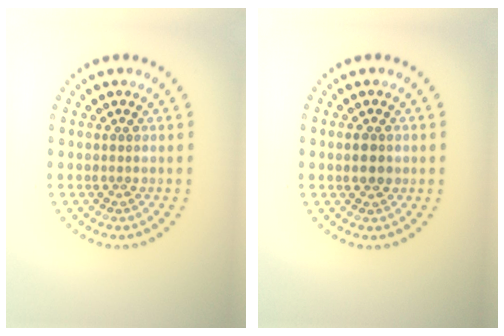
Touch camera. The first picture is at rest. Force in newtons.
{"total": 1.6, "press": 1.6, "slide": 0.2}